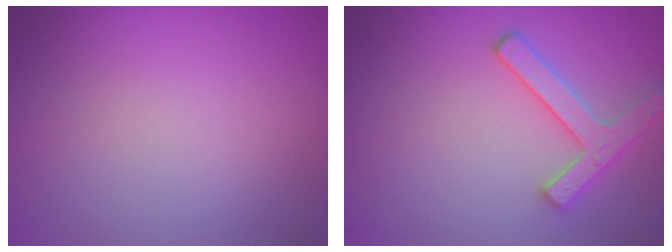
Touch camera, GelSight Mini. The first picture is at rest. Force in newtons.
{"total": 2.8, "press": 2.8, "slide": 0.3}